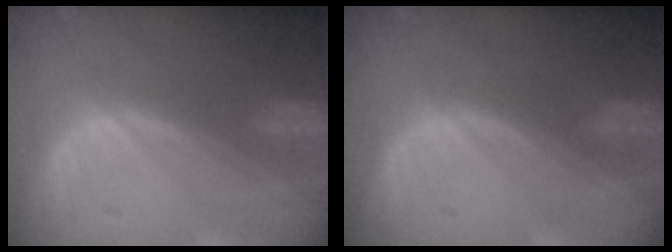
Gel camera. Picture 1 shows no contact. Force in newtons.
{"total": 0.6, "press": 0.0, "slide": 0.6}